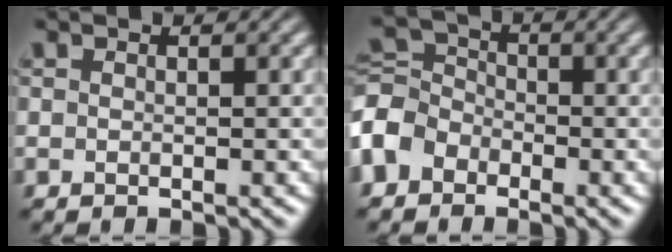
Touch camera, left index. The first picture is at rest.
{"total": 4.1, "force": [-1.8, 3.4, 1.6], "torque": [-0.040, 0.015, -0.057]}